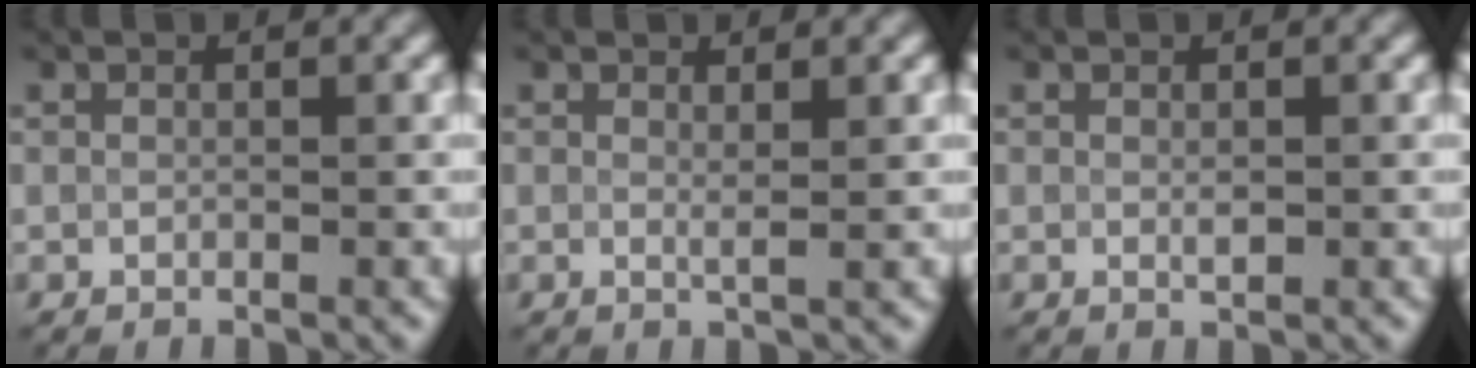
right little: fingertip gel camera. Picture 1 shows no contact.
{"total": 0.8, "force": [0.3, 0.0, 0.7], "torque": [-0.012, -0.005, 0.005]}
{"total": 0.8, "force": [0.0, 0.3, 0.7], "torque": [-0.014, -0.002, 0.001]}